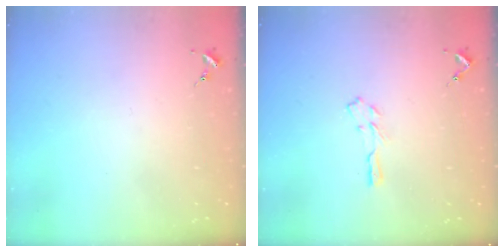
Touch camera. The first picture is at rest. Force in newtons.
{"total": 3.5, "press": 3.5, "slide": 0.4}